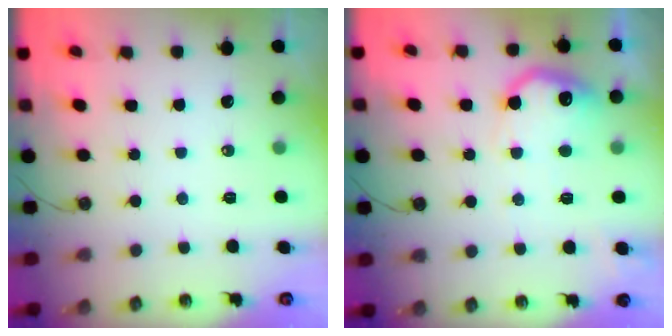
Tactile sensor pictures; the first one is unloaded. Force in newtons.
{"total": 14.1, "press": 14.1, "slide": 0.8}